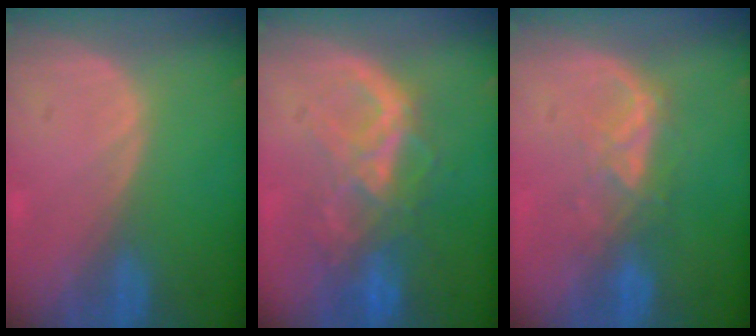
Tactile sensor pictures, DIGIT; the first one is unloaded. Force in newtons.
{"total": 8.8, "press": 7.6, "slide": 4.4}
{"total": 4.1, "press": 4.1, "slide": 0.6}